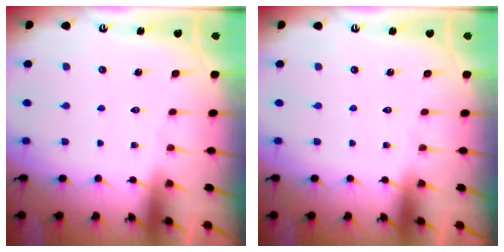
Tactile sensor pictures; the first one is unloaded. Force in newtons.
{"total": 0.0}